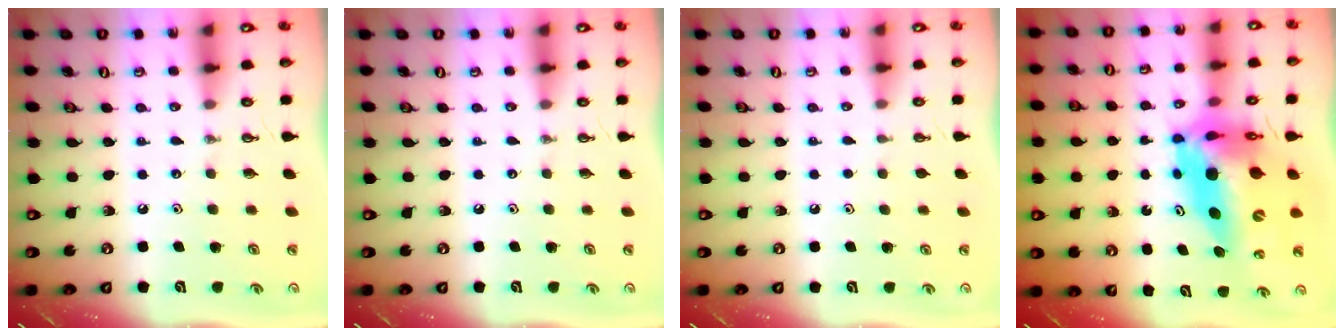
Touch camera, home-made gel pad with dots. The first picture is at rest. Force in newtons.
{"total": 0.0}
{"total": 0.5, "press": 0.0, "slide": 0.5}
{"total": 19.6, "press": 19.5, "slide": 2.0}